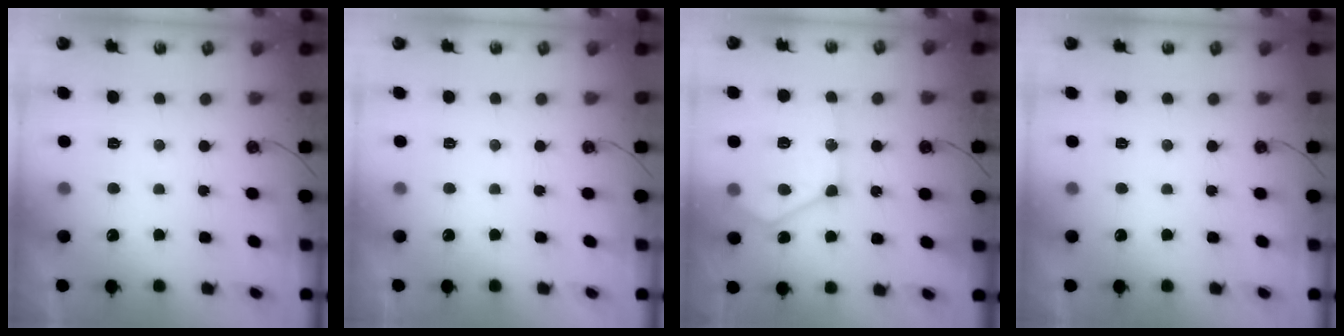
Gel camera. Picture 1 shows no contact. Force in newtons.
{"total": 0.0}
{"total": 15.7, "press": 15.6, "slide": 1.5}
{"total": 0.0}